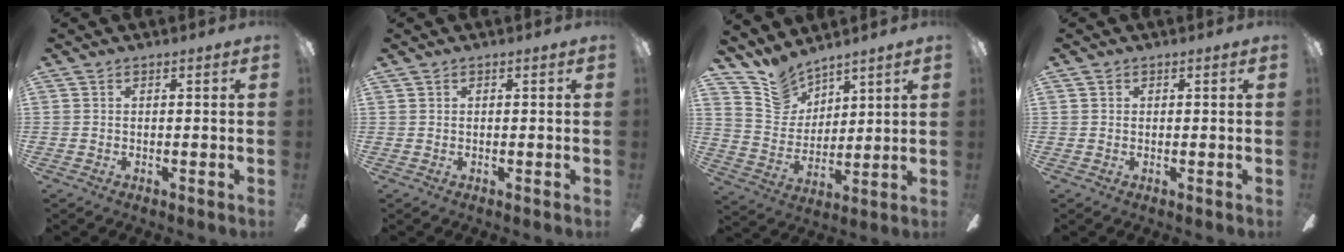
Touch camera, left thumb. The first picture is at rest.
{"total": 0.0}
{"total": 10.4, "force": [9.0, 5.1, 1.3], "torque": [-0.054, -0.060, 0.179]}
{"total": 0.6, "force": [0.2, 0.6, 0.2], "torque": [-0.003, 0.004, 0.003]}